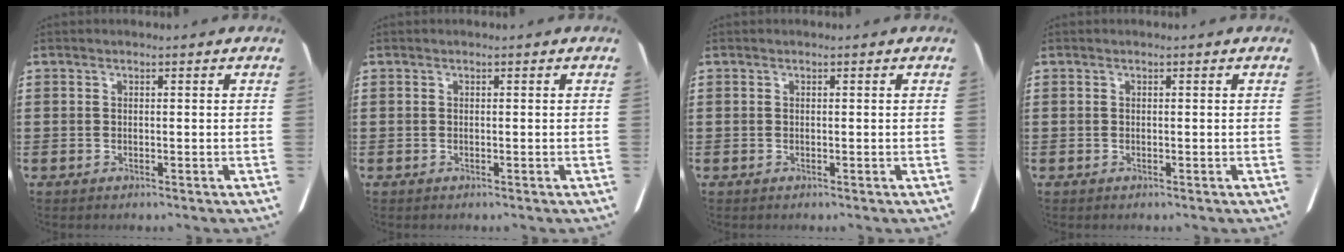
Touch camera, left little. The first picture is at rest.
{"total": 0.0}
{"total": 0.0}
{"total": 0.0}